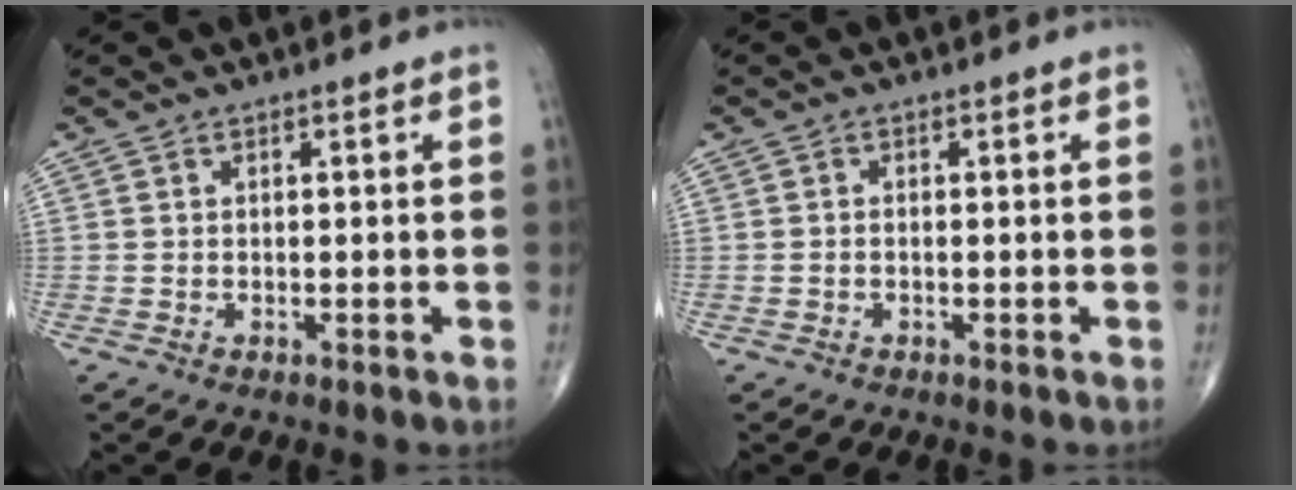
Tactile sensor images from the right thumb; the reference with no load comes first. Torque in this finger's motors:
{"motor_torque": [-0.31, 0.04, 0.05, 0.06, 0.01]}